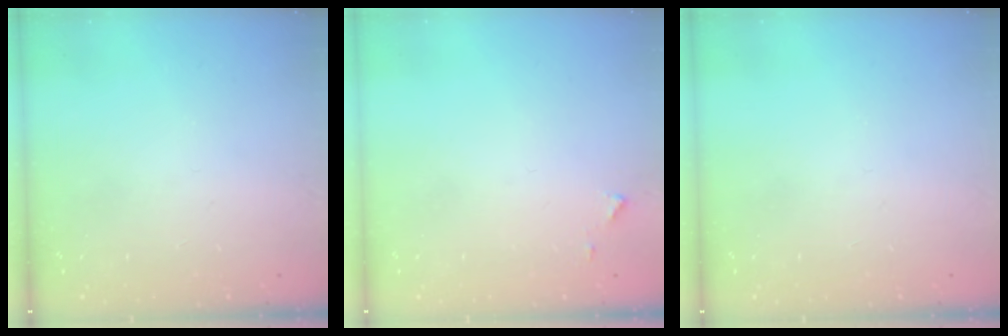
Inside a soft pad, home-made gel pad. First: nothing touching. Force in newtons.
{"total": 4.3, "press": 4.2, "slide": 0.5}
{"total": 0.0}